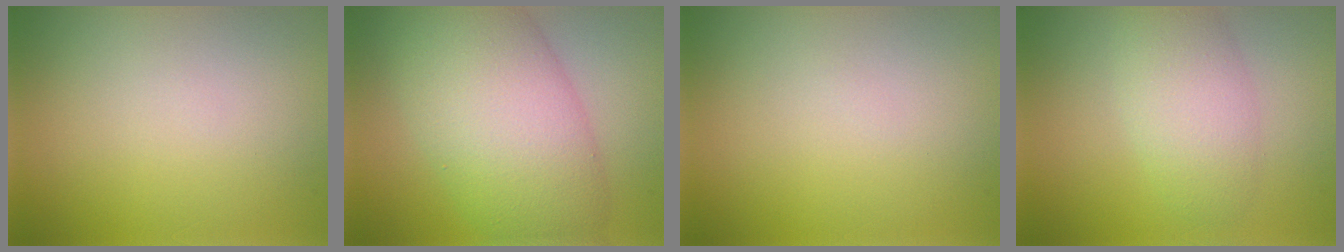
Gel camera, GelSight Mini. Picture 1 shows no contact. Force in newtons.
{"total": 10.5, "press": 10.5, "slide": 0.4}
{"total": 0.0}
{"total": 3.9, "press": 3.9, "slide": 0.1}